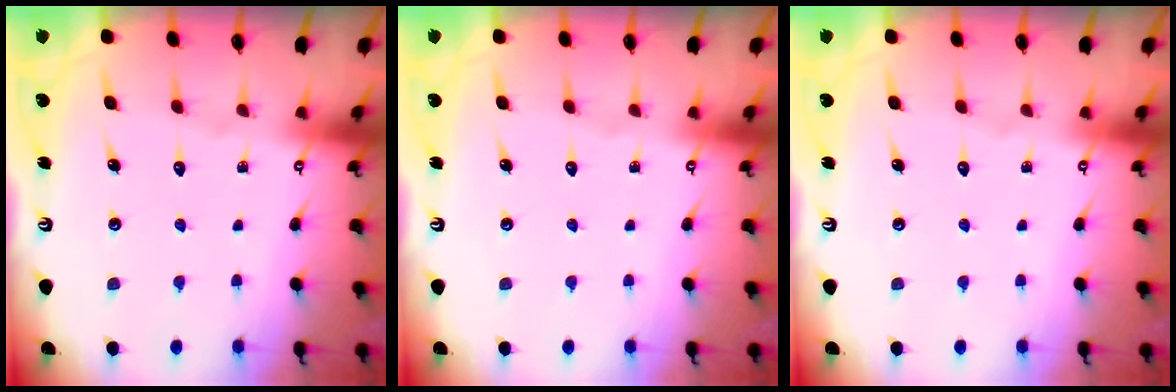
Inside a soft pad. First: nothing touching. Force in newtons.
{"total": 0.0}
{"total": 0.0}